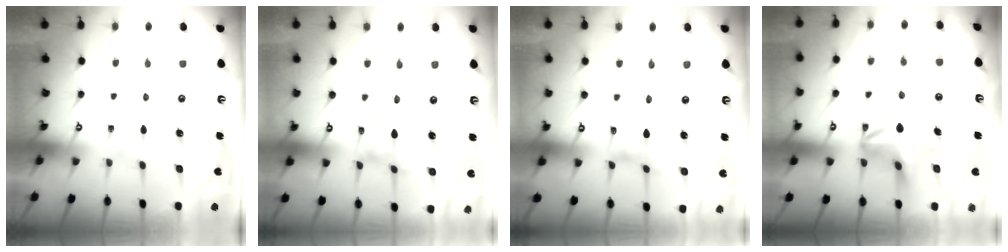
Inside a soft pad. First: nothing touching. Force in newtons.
{"total": 0.0}
{"total": 0.6, "press": 0.5, "slide": 0.1}
{"total": 6.7, "press": 6.7, "slide": 0.6}